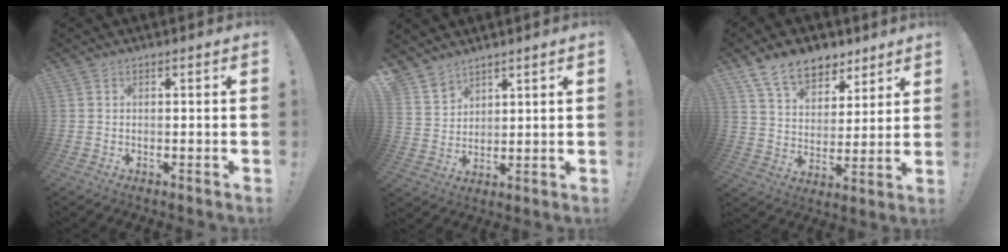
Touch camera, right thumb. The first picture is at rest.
{"total": 5.9, "force": [5.1, 3.0, 0.1], "torque": [-0.020, -0.042, 0.101]}
{"total": 13.3, "force": [9.1, 8.0, 5.3], "torque": [-0.092, -0.053, 0.172]}